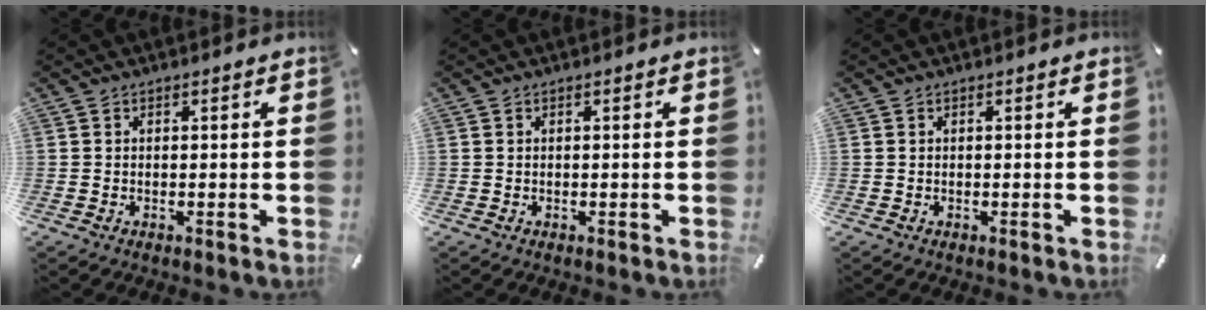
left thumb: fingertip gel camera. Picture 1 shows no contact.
{"total": 0.0}
{"total": 0.0}